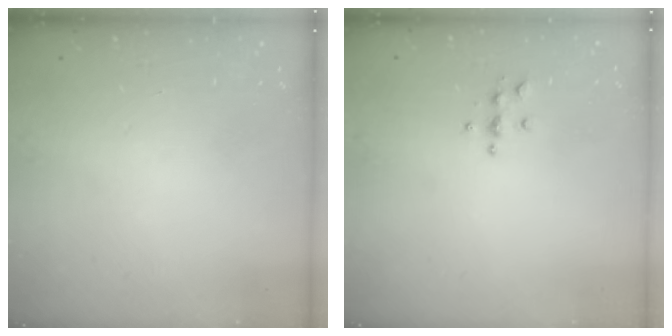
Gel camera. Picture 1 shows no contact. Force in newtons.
{"total": 3.8, "press": 3.8, "slide": 0.4}